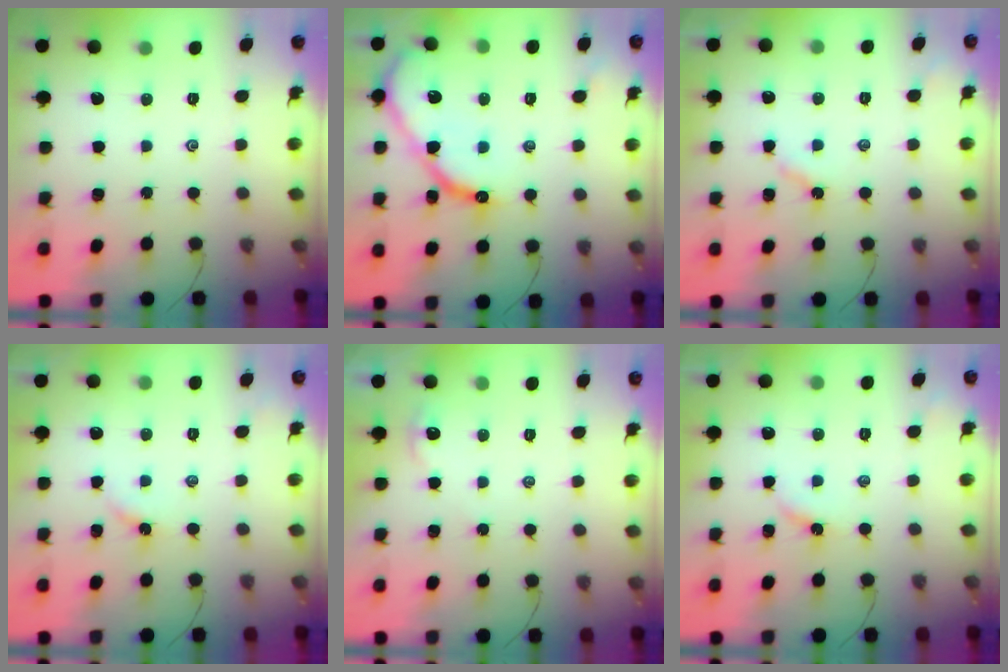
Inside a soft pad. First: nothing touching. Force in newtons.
{"total": 13.1, "press": 13.1, "slide": 0.5}
{"total": 3.2, "press": 3.2, "slide": 0.3}
{"total": 2.4, "press": 2.4, "slide": 0.3}
{"total": 2.6, "press": 2.6, "slide": 0.3}
{"total": 3.7, "press": 3.7, "slide": 0.5}